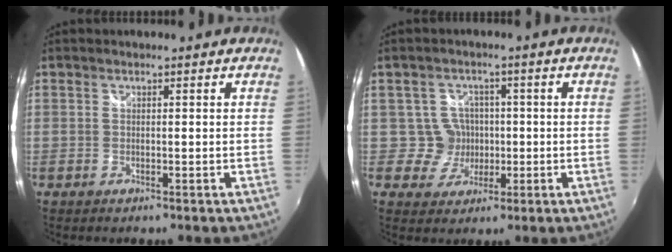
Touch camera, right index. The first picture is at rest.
{"total": 4.8, "force": [-0.4, 4.8, -0.2], "torque": [-0.001, 0.017, -0.002]}